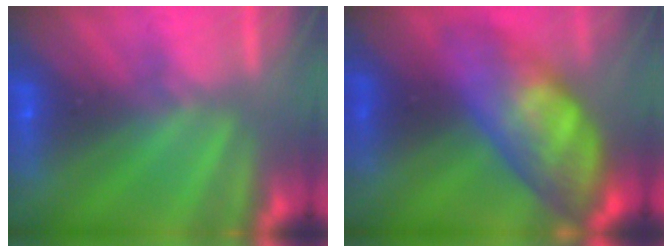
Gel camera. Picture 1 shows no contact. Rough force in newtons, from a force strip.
{"total": 9.0}